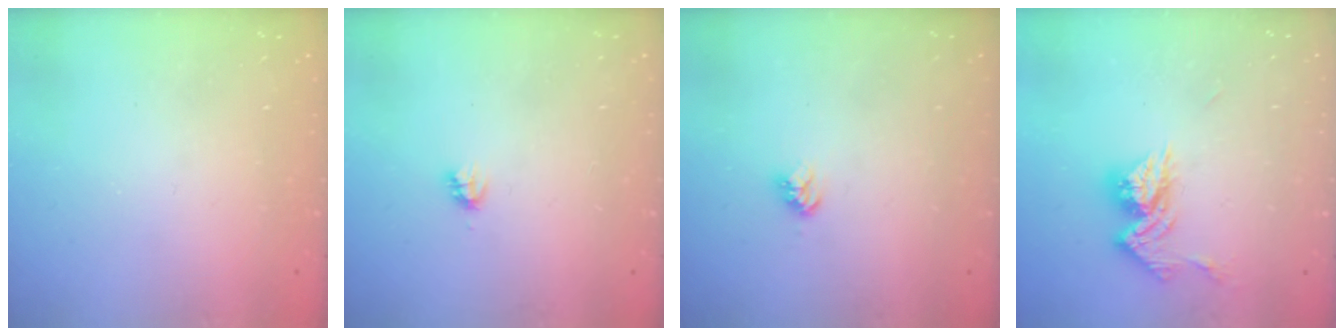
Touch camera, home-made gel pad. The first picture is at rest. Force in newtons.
{"total": 2.7, "press": 2.7, "slide": 0.2}
{"total": 3.9, "press": 3.8, "slide": 0.5}
{"total": 11.5, "press": 11.4, "slide": 1.0}